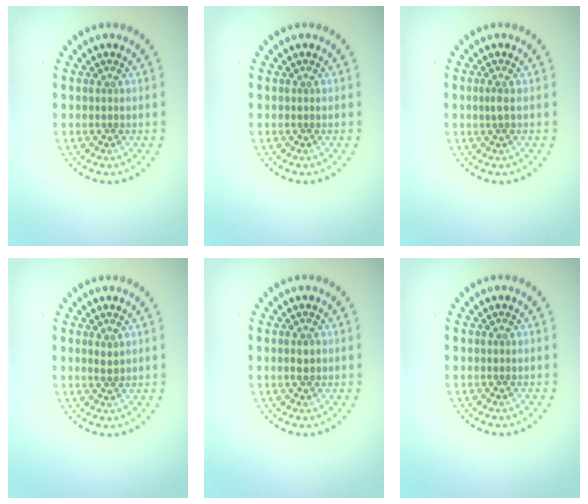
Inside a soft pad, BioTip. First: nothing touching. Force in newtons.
{"total": 0.0}
{"total": 0.6, "press": 0.5, "slide": 0.4}
{"total": 0.9, "press": 0.9, "slide": 0.2}
{"total": 1.0, "press": 1.0, "slide": 0.2}
{"total": 0.0}